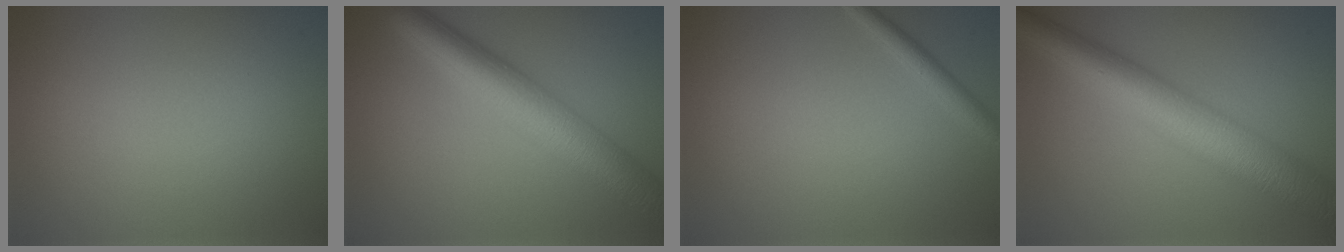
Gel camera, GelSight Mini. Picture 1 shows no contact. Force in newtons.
{"total": 6.8, "press": 6.8, "slide": 0.3}
{"total": 1.4, "press": 1.4, "slide": 0.1}
{"total": 8.4, "press": 8.4, "slide": 0.2}